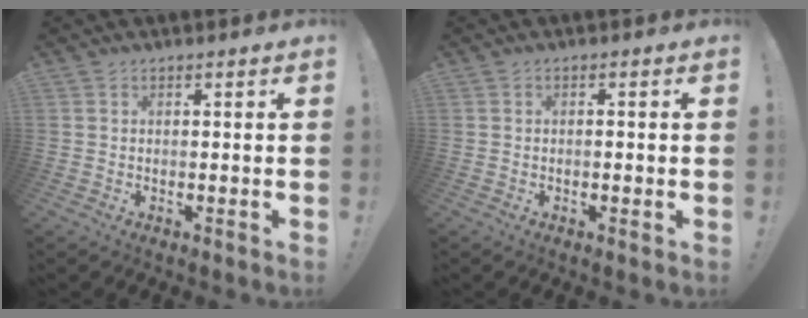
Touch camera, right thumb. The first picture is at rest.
{"total": 1.0, "force": [-0.4, 0.2, 0.9], "torque": [-0.015, 0.003, -0.006]}